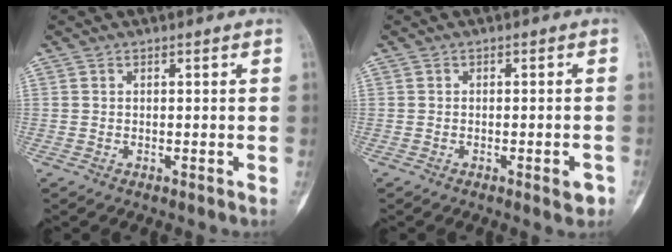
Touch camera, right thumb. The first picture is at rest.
{"total": 2.7, "force": [-1.3, 1.1, 2.1], "torque": [-0.017, 0.009, -0.015]}